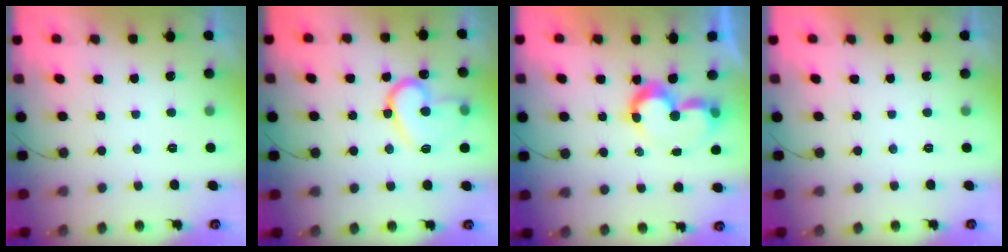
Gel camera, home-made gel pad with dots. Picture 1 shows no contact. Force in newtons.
{"total": 14.3, "press": 14.2, "slide": 1.2}
{"total": 8.5, "press": 7.7, "slide": 3.6}
{"total": 1.8, "press": 1.8, "slide": 0.0}